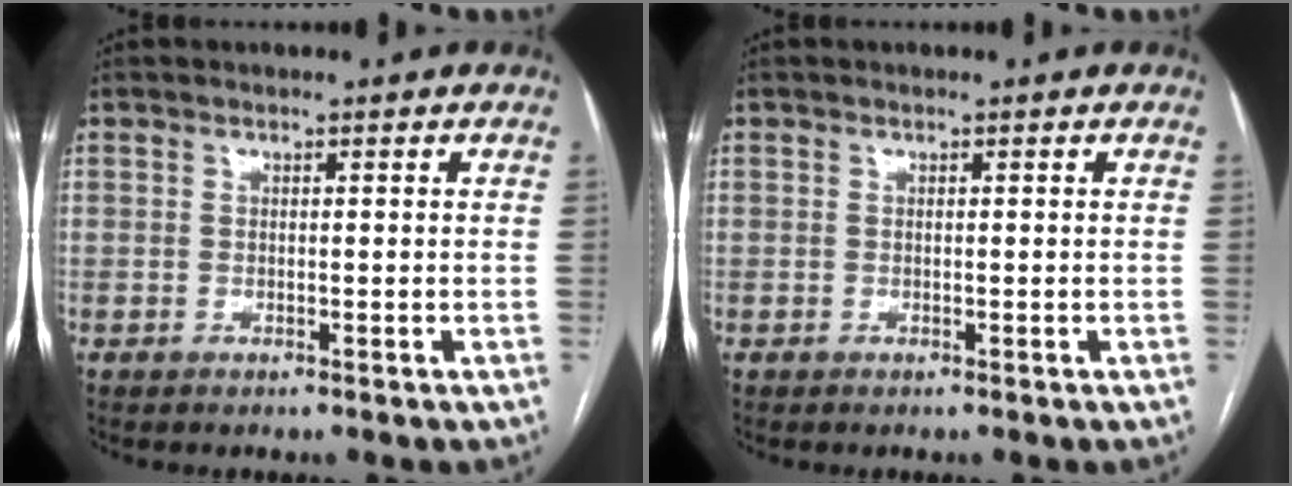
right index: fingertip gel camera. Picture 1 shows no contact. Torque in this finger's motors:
{"motor_torque": [0.02, 0.06, 0.00, 0.00]}